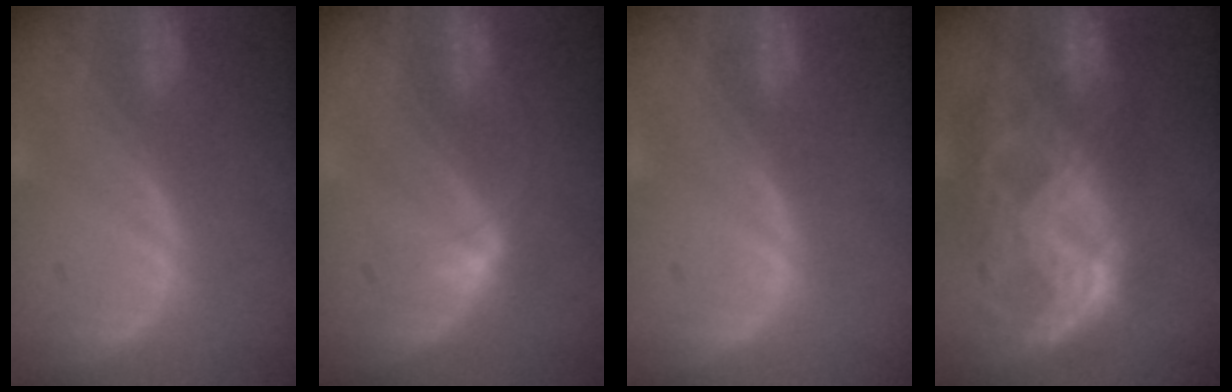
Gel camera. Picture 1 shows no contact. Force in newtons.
{"total": 2.9, "press": 2.5, "slide": 1.5}
{"total": 0.0}
{"total": 11.4, "press": 9.6, "slide": 6.2}